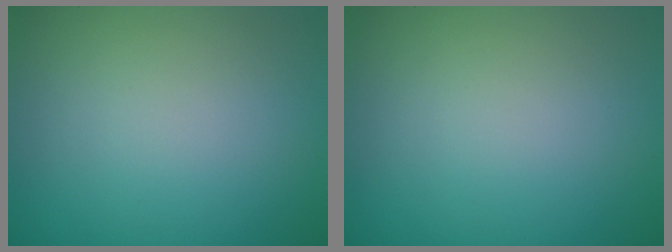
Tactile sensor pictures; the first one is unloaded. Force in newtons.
{"total": 0.0}